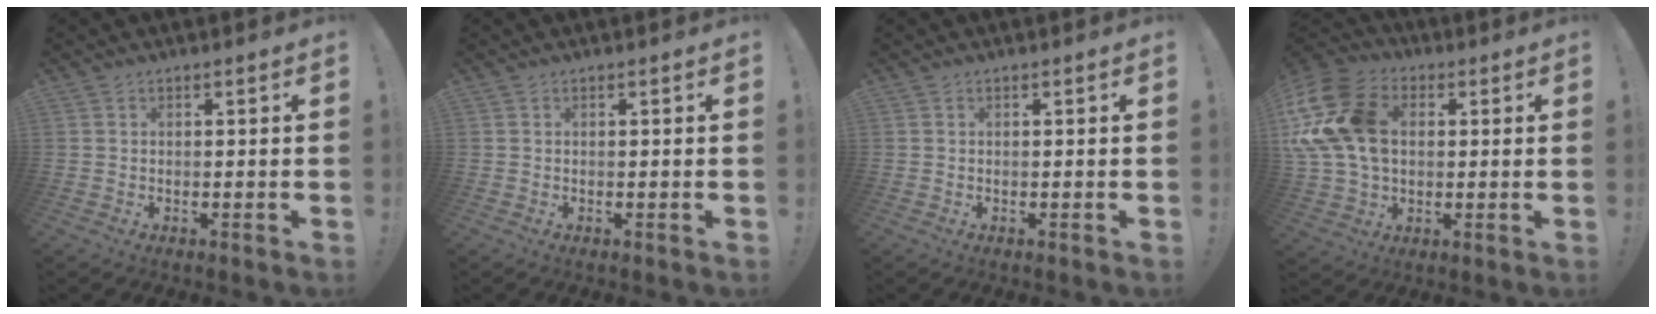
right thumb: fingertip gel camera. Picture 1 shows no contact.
{"total": 0.0}
{"total": 0.0}
{"total": 20.9, "force": [4.1, 15.2, 13.8], "torque": [-0.252, 0.001, 0.084]}